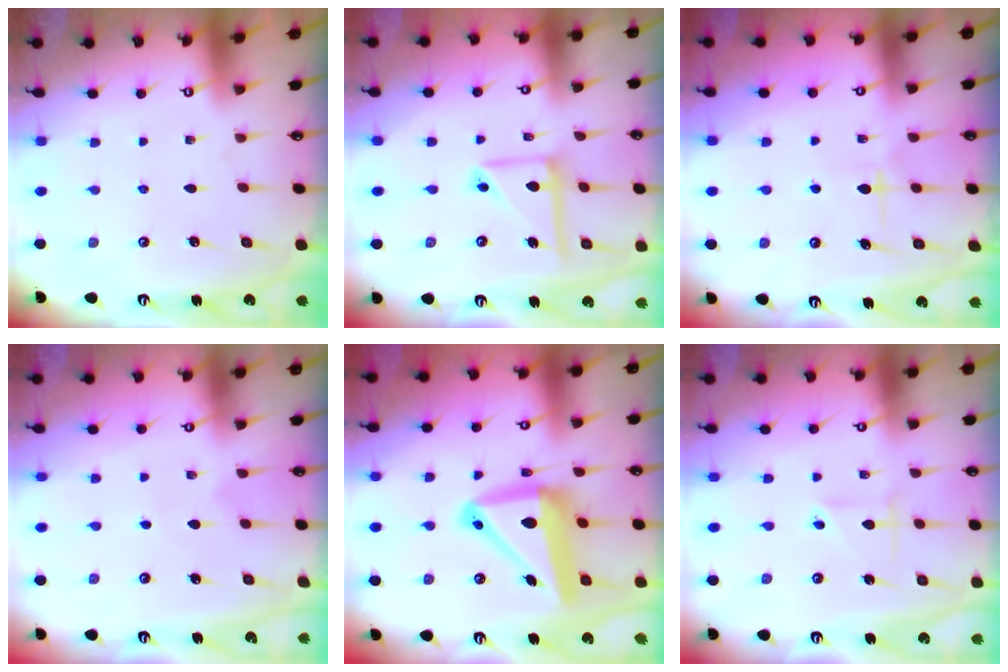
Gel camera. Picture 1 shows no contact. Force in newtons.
{"total": 11.2, "press": 11.1, "slide": 1.1}
{"total": 6.3, "press": 6.3, "slide": 0.2}
{"total": 3.3, "press": 3.3, "slide": 0.4}
{"total": 15.6, "press": 15.3, "slide": 2.9}
{"total": 2.8, "press": 2.7, "slide": 0.6}